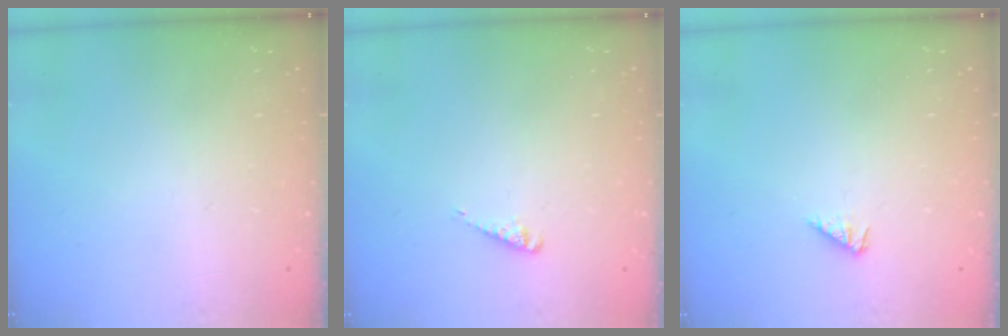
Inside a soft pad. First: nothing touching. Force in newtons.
{"total": 2.8, "press": 2.8, "slide": 0.3}
{"total": 2.6, "press": 2.5, "slide": 0.6}